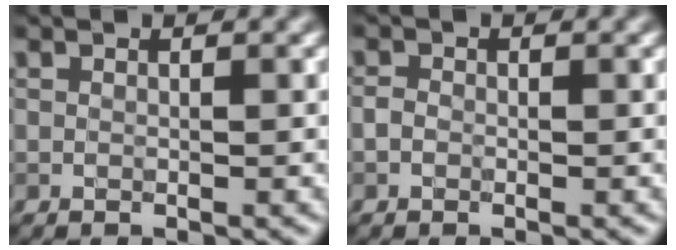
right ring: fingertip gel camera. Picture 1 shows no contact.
{"total": 0.8, "force": [-0.4, 0.6, 0.4], "torque": [-0.006, -0.001, -0.010]}